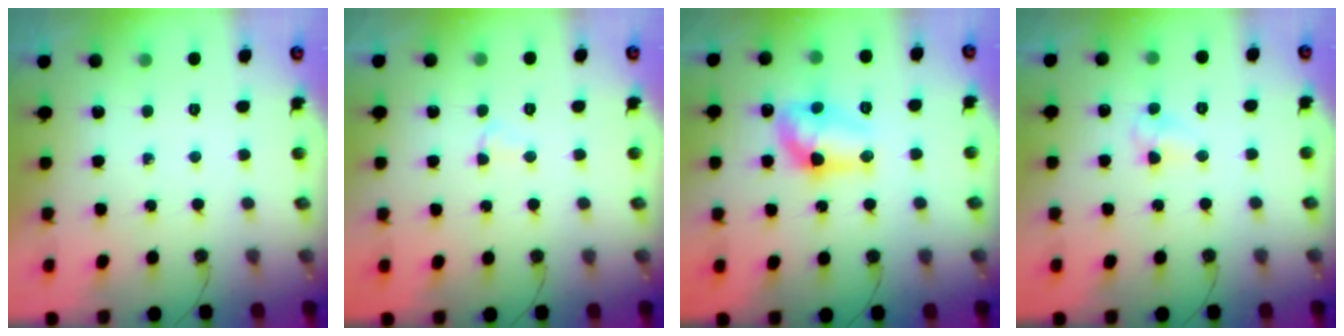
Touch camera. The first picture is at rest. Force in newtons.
{"total": 2.5, "press": 2.5, "slide": 0.5}
{"total": 12.2, "press": 12.2, "slide": 0.7}
{"total": 5.6, "press": 5.6, "slide": 0.8}